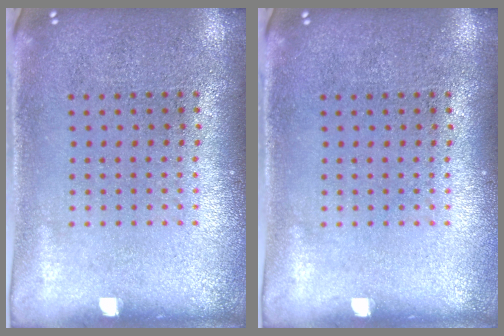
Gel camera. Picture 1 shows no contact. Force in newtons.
{"total": 0.0}